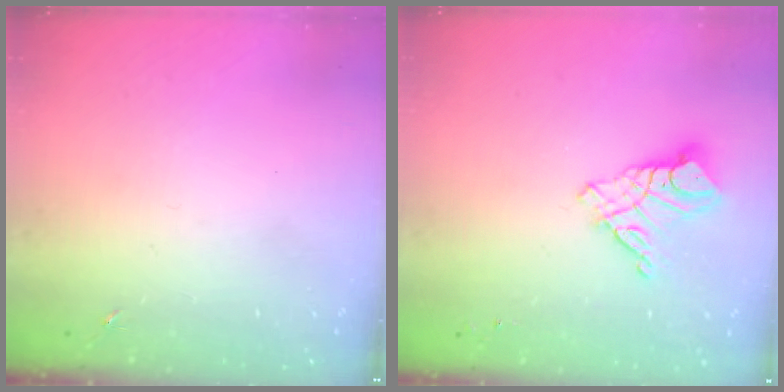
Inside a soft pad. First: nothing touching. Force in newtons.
{"total": 9.7, "press": 9.7, "slide": 1.1}